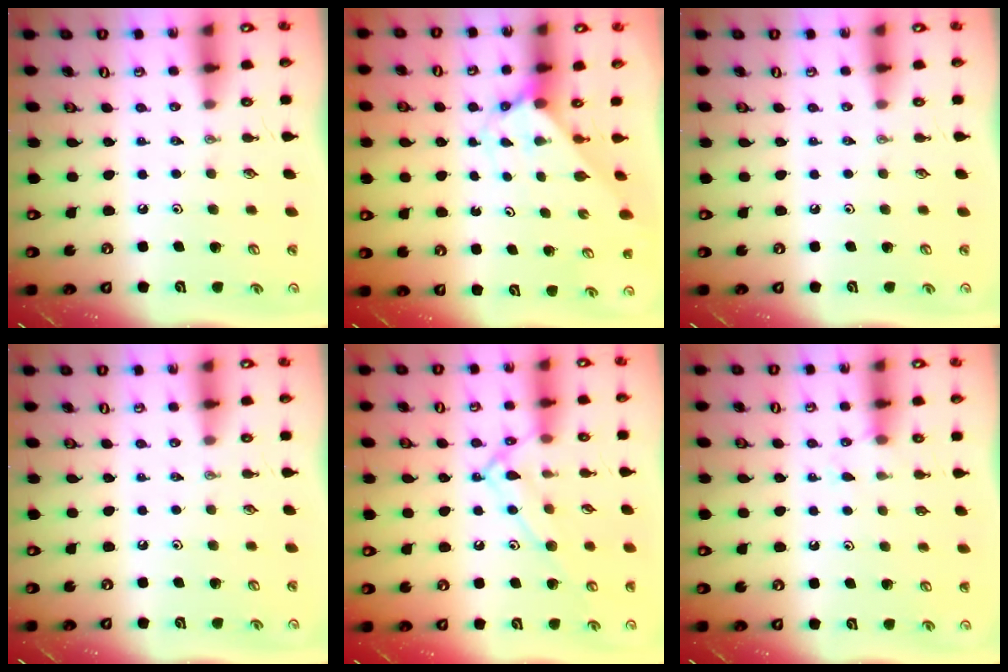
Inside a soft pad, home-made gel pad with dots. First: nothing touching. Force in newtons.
{"total": 2.4, "press": 2.4, "slide": 0.2}
{"total": 0.0}
{"total": 0.0}
{"total": 12.0, "press": 12.0, "slide": 0.9}
{"total": 5.6, "press": 5.6, "slide": 0.6}